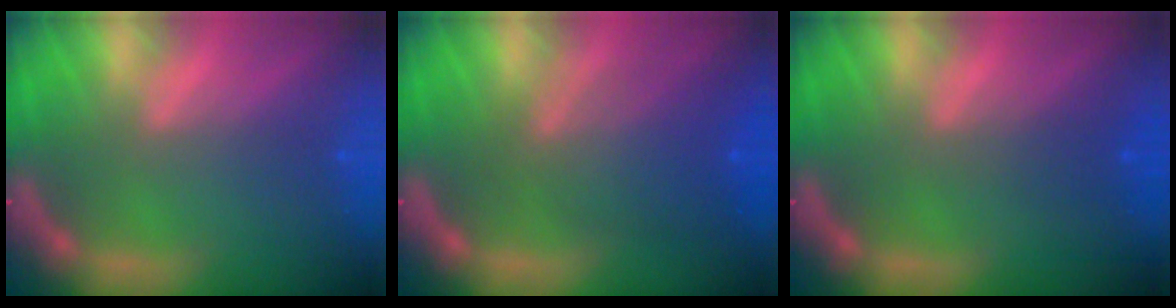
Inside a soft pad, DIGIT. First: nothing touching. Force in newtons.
{"total": 6.0}
{"total": 1.5}